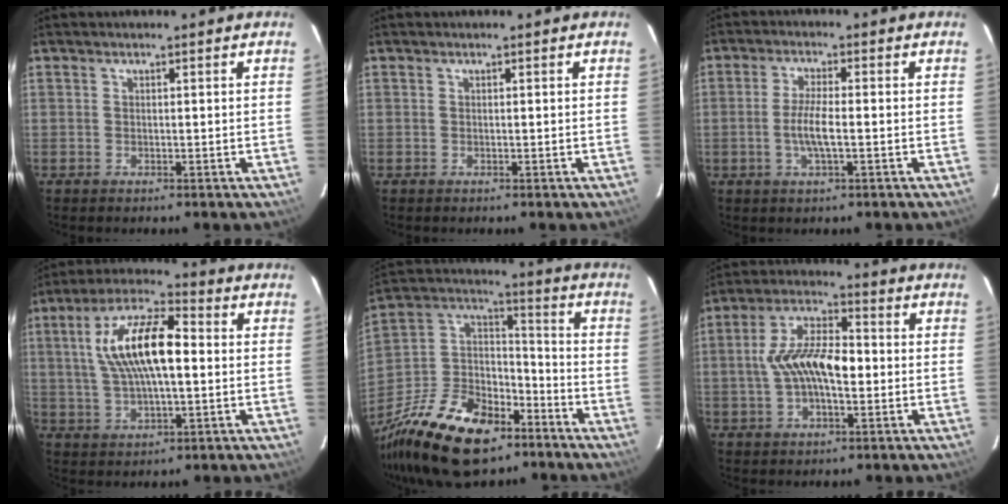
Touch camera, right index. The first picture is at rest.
{"total": 0.0}
{"total": 5.0, "force": [-1.3, 0.7, 4.8], "torque": [-0.095, -0.001, -0.026]}
{"total": 14.6, "force": [1.8, 5.4, 13.4], "torque": [-0.257, 0.021, 0.031]}
{"total": 25.1, "force": [-15.6, 14.0, 13.9], "torque": [-0.311, 0.012, -0.255]}
{"total": 11.1, "force": [-1.1, 4.7, 10.0], "torque": [-0.193, 0.014, -0.020]}